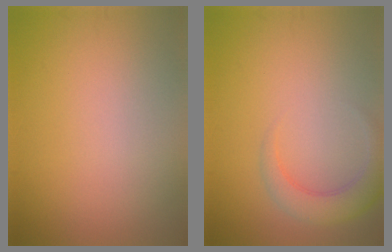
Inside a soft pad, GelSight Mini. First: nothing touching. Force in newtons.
{"total": 3.3, "press": 3.2, "slide": 0.4}